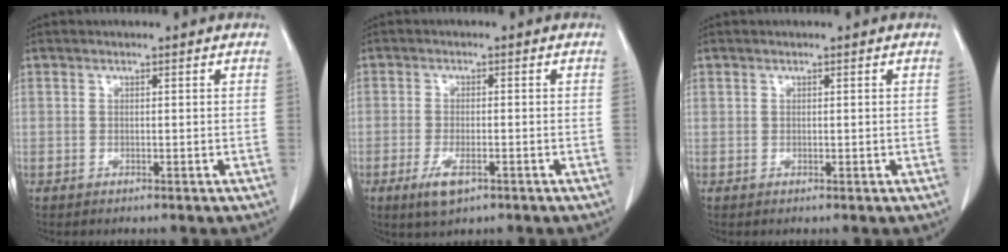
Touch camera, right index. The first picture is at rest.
{"total": 4.1, "force": [-2.1, 1.3, 3.3], "torque": [-0.071, -0.008, -0.030]}
{"total": 0.0}